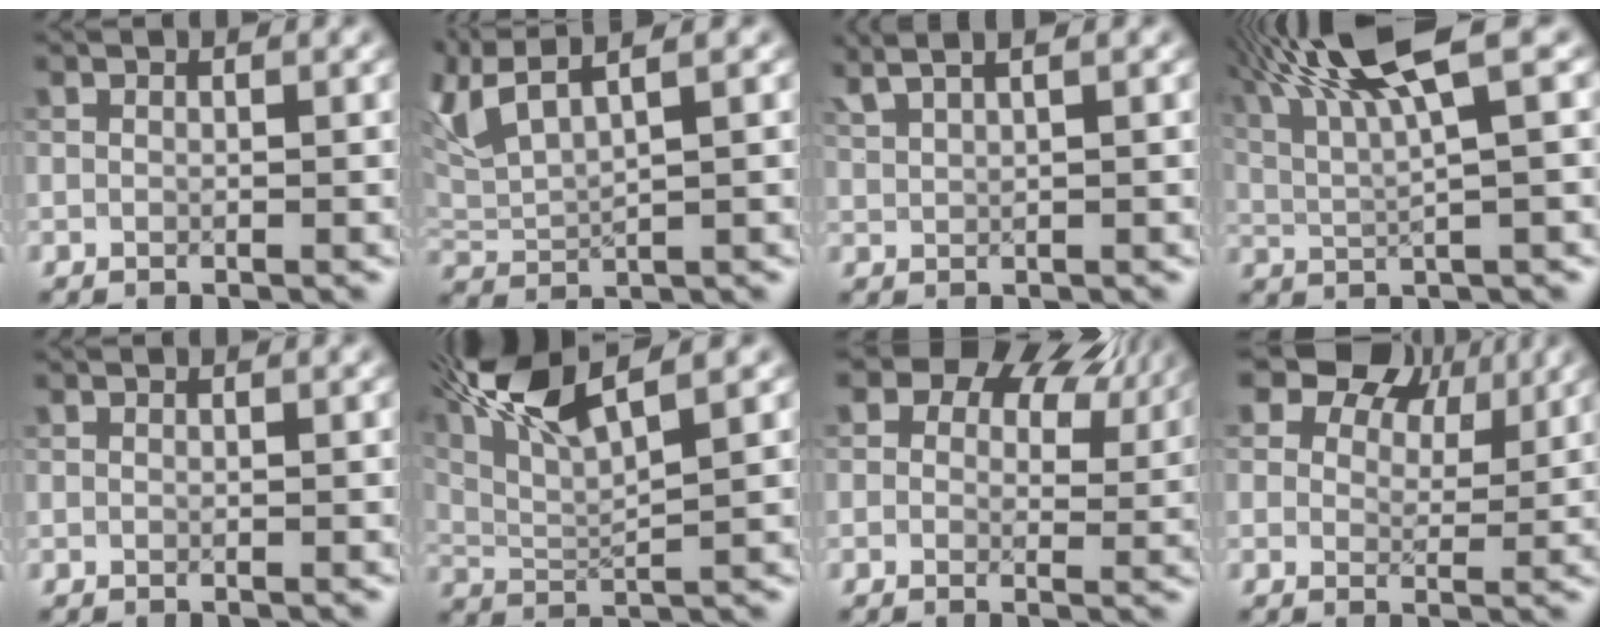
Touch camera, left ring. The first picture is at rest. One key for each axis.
{"total": 5.7, "fx": 3.8, "fy": 1.6, "fz": 3.9, "tx": -0.104, "ty": 0.021, "tz": 0.074}
{"total": 2.6, "fx": 2.0, "fy": 0.5, "fz": 1.6, "tx": -0.032, "ty": 0.006, "tz": 0.035}
{"total": 8.2, "fx": 4.2, "fy": 1.5, "fz": 6.9, "tx": -0.123, "ty": 0.020, "tz": 0.078}
{"total": 0.0}
{"total": 8.6, "fx": 5.6, "fy": 1.8, "fz": 6.3, "tx": -0.127, "ty": 0.022, "tz": 0.105}
{"total": 9.6, "fx": 5.1, "fy": 5.8, "fz": 5.8, "tx": -0.067, "ty": 0.022, "tz": 0.066}
{"total": 7.6, "fx": 5.4, "fy": 3.9, "fz": 3.6, "tx": -0.061, "ty": 0.008, "tz": 0.071}